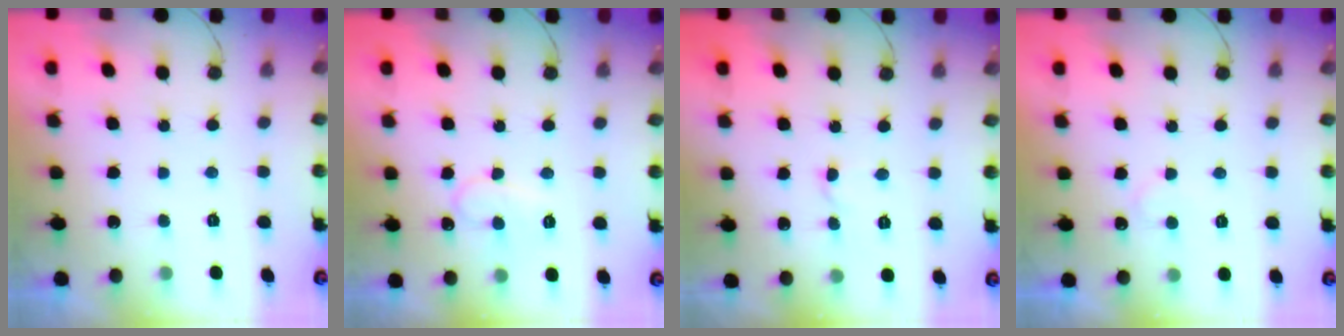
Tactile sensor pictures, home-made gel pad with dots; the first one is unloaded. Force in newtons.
{"total": 9.9, "press": 9.9, "slide": 0.9}
{"total": 3.2, "press": 3.2, "slide": 0.3}
{"total": 5.8, "press": 5.8, "slide": 0.5}